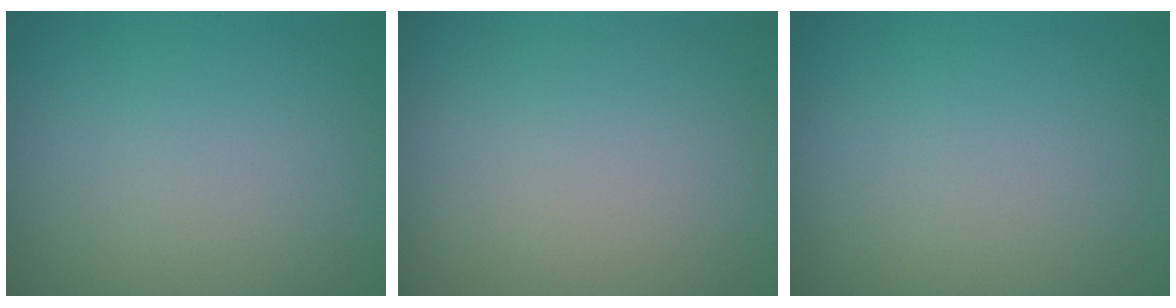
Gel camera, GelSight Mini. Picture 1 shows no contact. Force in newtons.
{"total": 0.0}
{"total": 0.0}